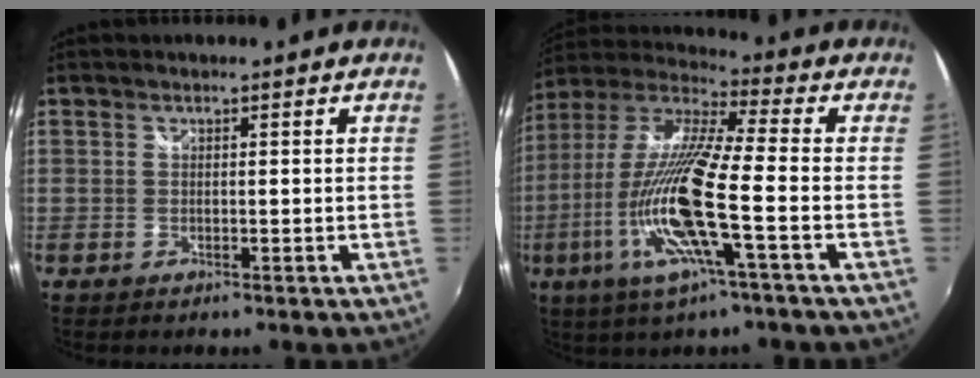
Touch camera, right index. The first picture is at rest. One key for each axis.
{"total": 18.6, "fx": -5.7, "fy": 1.4, "fz": 17.6, "tx": -0.336, "ty": -0.026, "tz": -0.116}